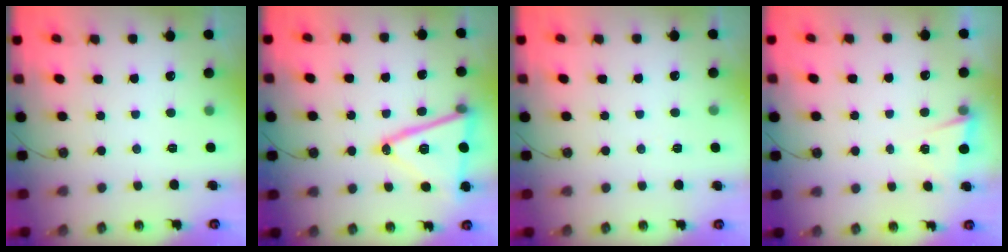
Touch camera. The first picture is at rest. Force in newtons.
{"total": 18.5, "press": 18.2, "slide": 3.5}
{"total": 3.9, "press": 1.8, "slide": 3.5}
{"total": 2.8, "press": 2.6, "slide": 1.0}